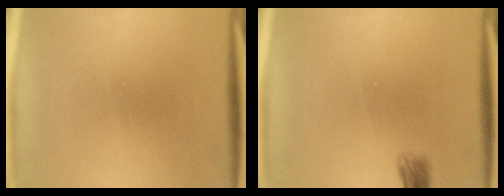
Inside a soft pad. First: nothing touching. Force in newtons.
{"total": 1.6}